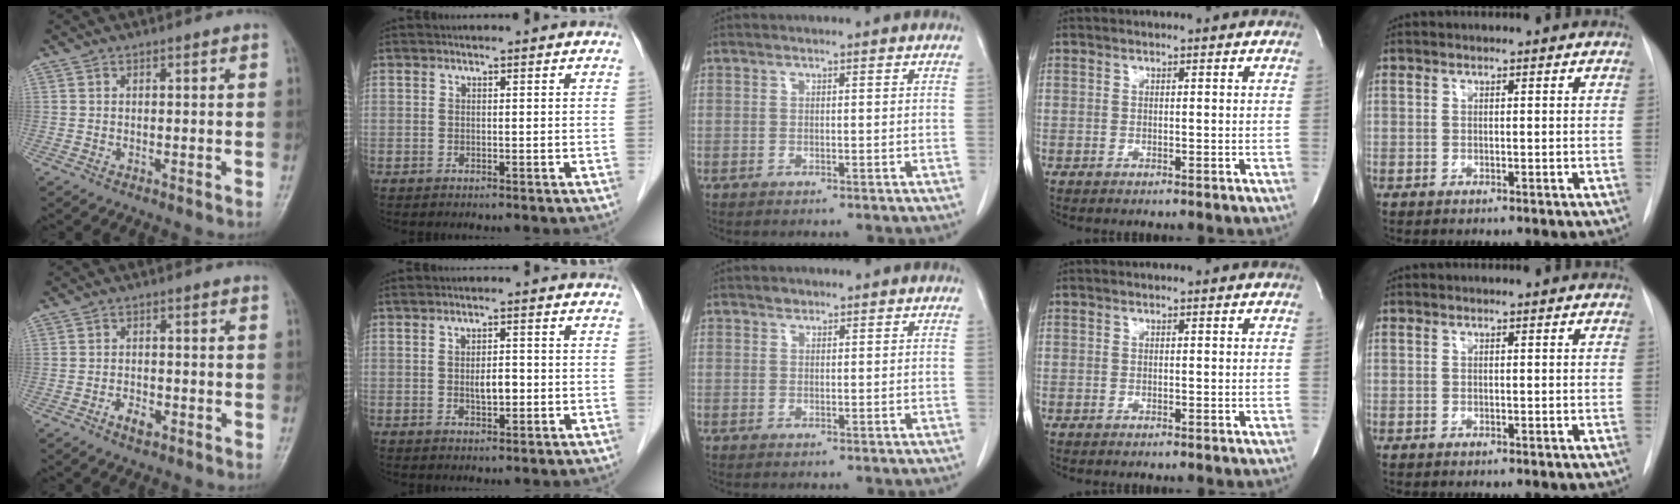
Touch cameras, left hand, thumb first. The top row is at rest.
{"thumb": {"total": 2.9, "force": [-1.6, 1.6, 1.8], "torque": [-0.028, 0.007, -0.026]}, "index": {"total": 2.9, "force": [-0.3, 1.0, 2.7], "torque": [-0.048, 0.001, -0.003]}, "middle": {"total": 0.7, "force": [0.6, 0.4, 0.1], "torque": [-0.001, -0.002, 0.008]}}